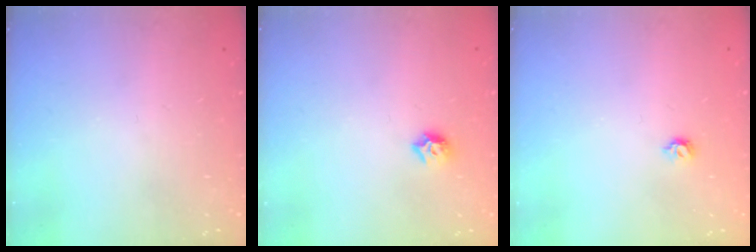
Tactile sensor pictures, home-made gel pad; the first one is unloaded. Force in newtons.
{"total": 6.2, "press": 6.2, "slide": 0.8}
{"total": 4.1, "press": 4.0, "slide": 0.8}